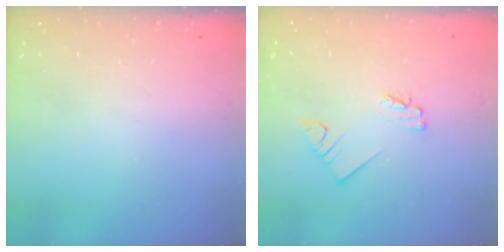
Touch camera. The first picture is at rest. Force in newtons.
{"total": 2.5, "press": 2.5, "slide": 0.2}